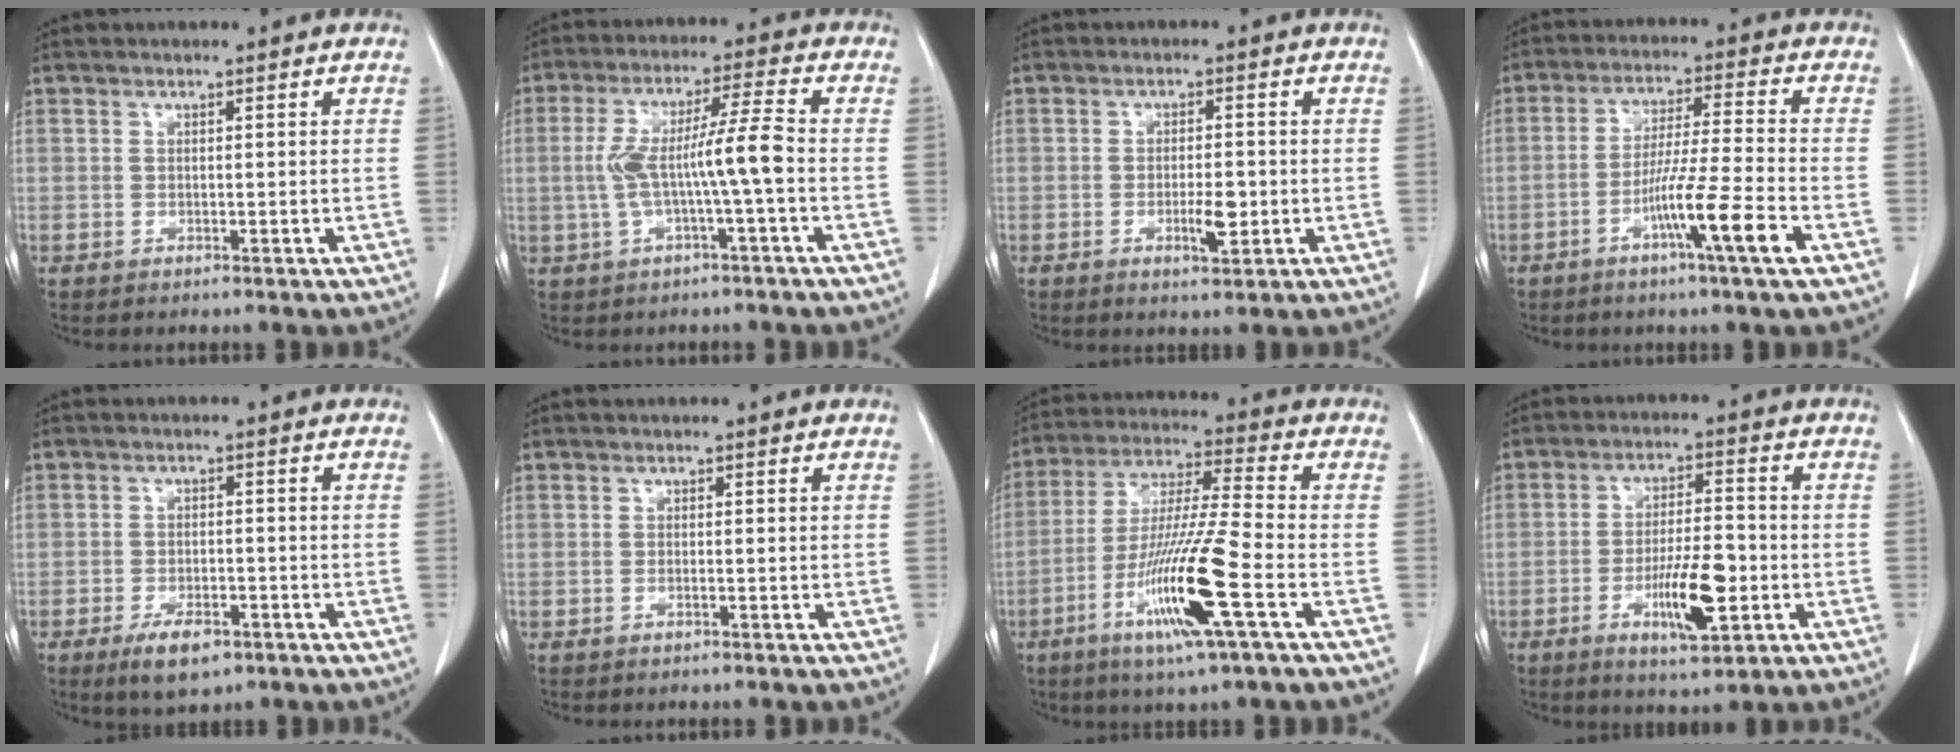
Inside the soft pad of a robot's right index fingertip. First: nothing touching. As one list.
[{"total": 8.7, "force": [-1.2, -0.4, 8.6], "torque": [-0.165, 0.022, -0.018]}, {"total": 3.8, "force": [-0.9, 1.1, 3.6], "torque": [-0.057, 0.001, -0.008]}, {"total": 10.0, "force": [-4.5, -1.3, 8.9], "torque": [-0.153, -0.014, -0.082]}, {"total": 5.4, "force": [-3.3, 2.3, 3.7], "torque": [-0.065, -0.003, -0.047]}, {"total": 0.0}, {"total": 15.0, "force": [-5.8, -0.4, 13.8], "torque": [-0.273, -0.020, -0.110]}, {"total": 9.3, "force": [-2.9, 2.1, 8.5], "torque": [-0.147, -0.002, -0.043]}]